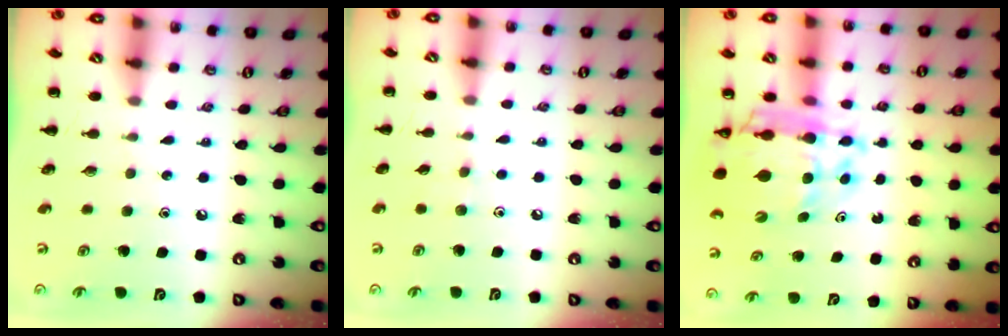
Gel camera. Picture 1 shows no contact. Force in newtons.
{"total": 3.6, "press": 3.3, "slide": 1.3}
{"total": 14.7, "press": 14.2, "slide": 3.8}